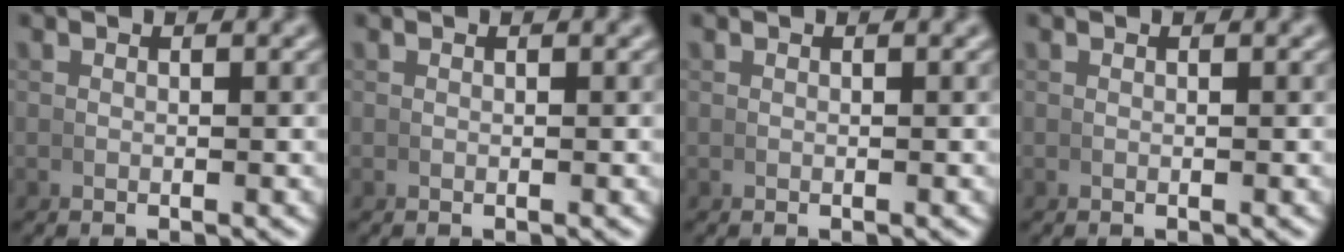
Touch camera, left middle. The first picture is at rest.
{"total": 0.0}
{"total": 0.0}
{"total": 0.0}